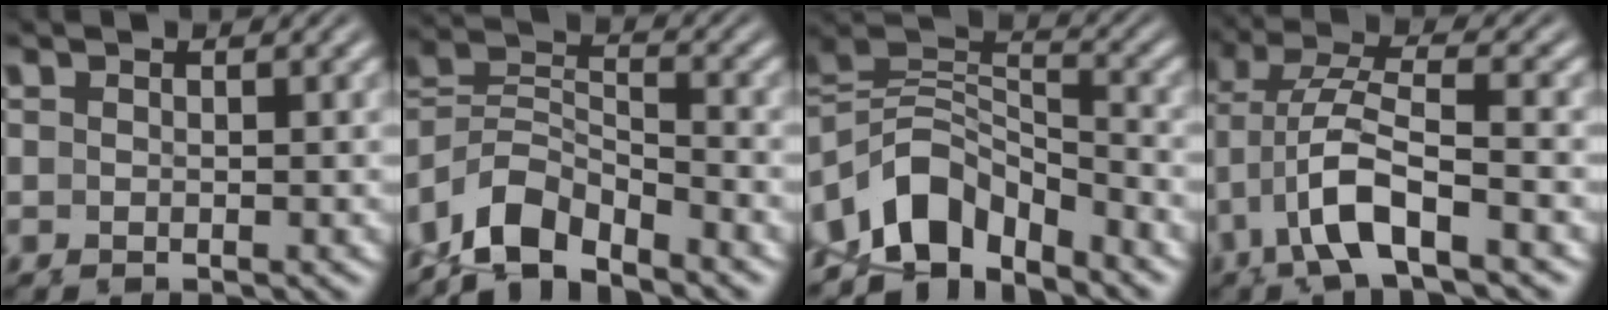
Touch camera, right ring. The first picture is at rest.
{"total": 6.2, "force": [-2.2, 4.8, 3.1], "torque": [-0.074, -0.019, -0.034]}
{"total": 7.3, "force": [-1.2, 5.8, 4.4], "torque": [-0.094, -0.016, -0.021]}
{"total": 4.0, "force": [0.3, 1.7, 3.7], "torque": [-0.086, 0.001, 0.008]}